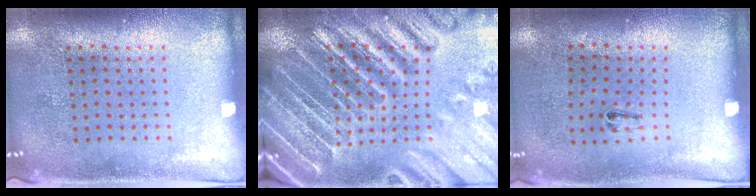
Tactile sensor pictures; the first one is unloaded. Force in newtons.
{"total": 5.0, "press": 4.4, "slide": 2.3}
{"total": 0.5, "press": 0.3, "slide": 0.5}